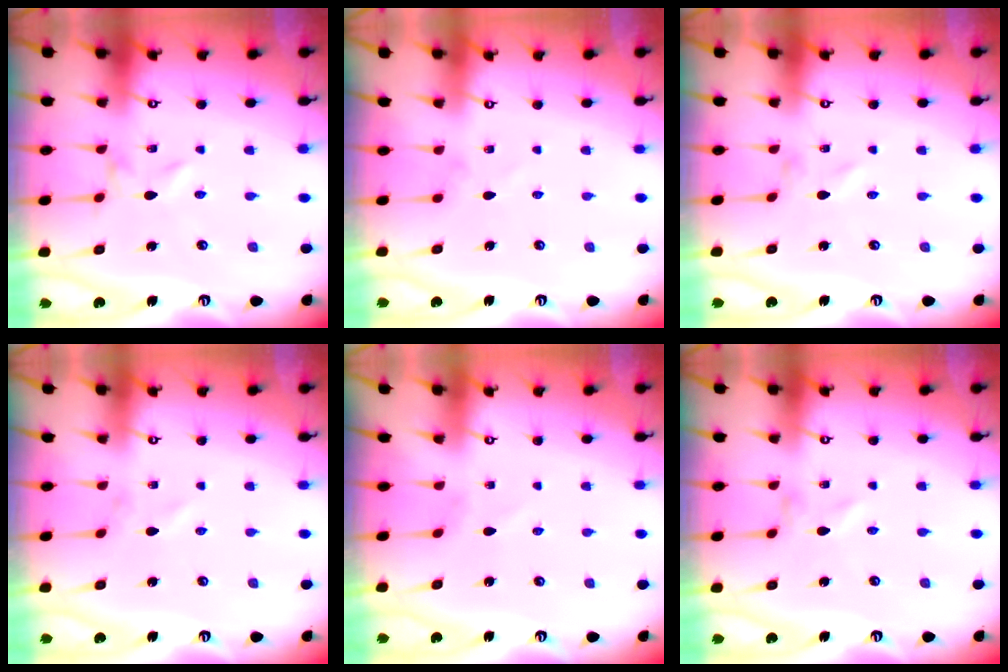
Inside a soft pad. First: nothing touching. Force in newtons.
{"total": 1.2, "press": 1.1, "slide": 0.3}
{"total": 1.0, "press": 1.0, "slide": 0.0}
{"total": 0.8, "press": 0.8, "slide": 0.1}
{"total": 0.0}
{"total": 0.0}